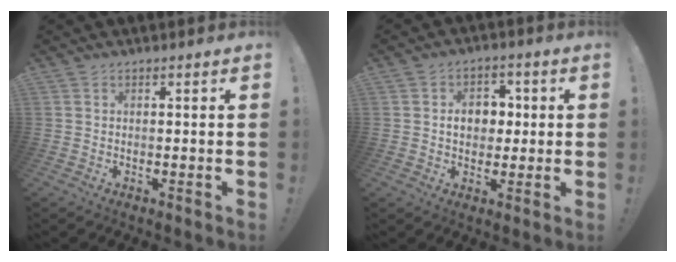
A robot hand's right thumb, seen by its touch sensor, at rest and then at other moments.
{"total": 8.1, "force": [0.6, 6.4, 4.8], "torque": [-0.066, 0.009, 0.012]}